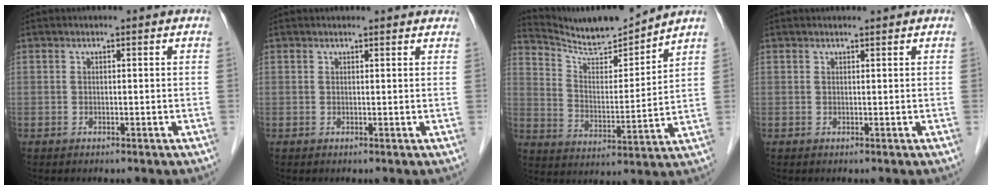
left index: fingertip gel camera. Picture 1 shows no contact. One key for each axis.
{"total": 3.6, "fx": 3.3, "fy": 0.8, "fz": 0.9, "tx": -0.009, "ty": 0.007, "tz": 0.024}
{"total": 10.3, "fx": 10.0, "fy": -0.6, "fz": 2.2, "tx": -0.055, "ty": -0.011, "tz": 0.186}
{"total": 0.0}